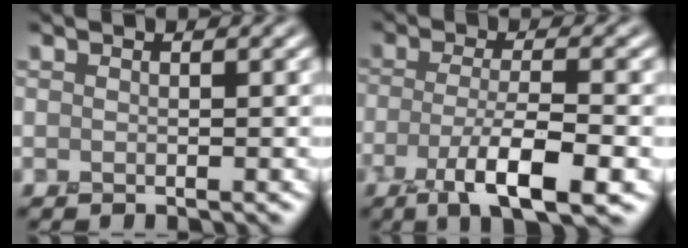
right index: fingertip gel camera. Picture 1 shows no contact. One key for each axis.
{"total": 5.8, "fx": -2.3, "fy": 1.5, "fz": 5.1, "tx": -0.089, "ty": 0.002, "tz": -0.046}